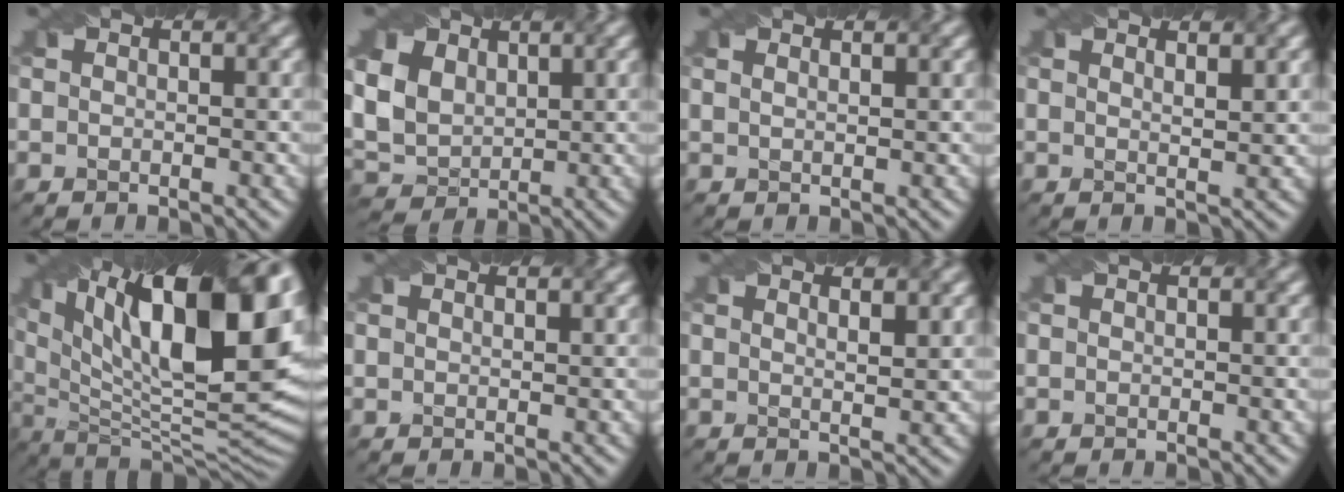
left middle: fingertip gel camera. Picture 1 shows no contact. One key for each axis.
{"total": 8.2, "fx": 3.1, "fy": 6.0, "fz": 4.6, "tx": -0.124, "ty": 0.021, "tz": 0.058}
{"total": 1.7, "fx": 1.2, "fy": 0.7, "fz": 1.0, "tx": 0.001, "ty": -0.001, "tz": 0.000}
{"total": 2.6, "fx": 1.7, "fy": 0.8, "fz": 1.8, "tx": -0.007, "ty": 0.004, "tz": 0.007}
{"total": 19.9, "fx": 7.5, "fy": 8.3, "fz": 16.4, "tx": -0.253, "ty": 0.025, "tz": 0.136}
{"total": 0.6, "fx": 0.5, "fy": 0.1, "fz": 0.3, "tx": -0.006, "ty": -0.002, "tz": 0.007}
{"total": 3.1, "fx": 1.8, "fy": 1.0, "fz": 2.3, "tx": -0.008, "ty": 0.006, "tz": 0.005}
{"total": 0.0}